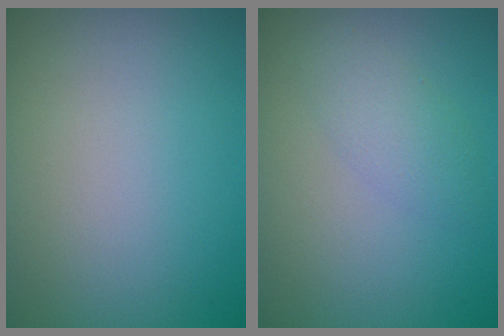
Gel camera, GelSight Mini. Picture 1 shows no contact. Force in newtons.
{"total": 2.0, "press": 2.0, "slide": 0.1}